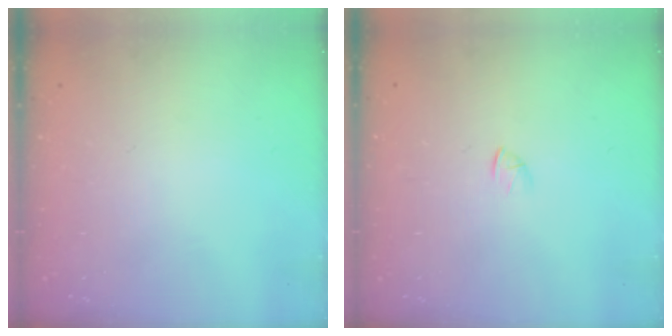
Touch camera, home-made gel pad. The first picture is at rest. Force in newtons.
{"total": 1.2, "press": 1.1, "slide": 0.3}